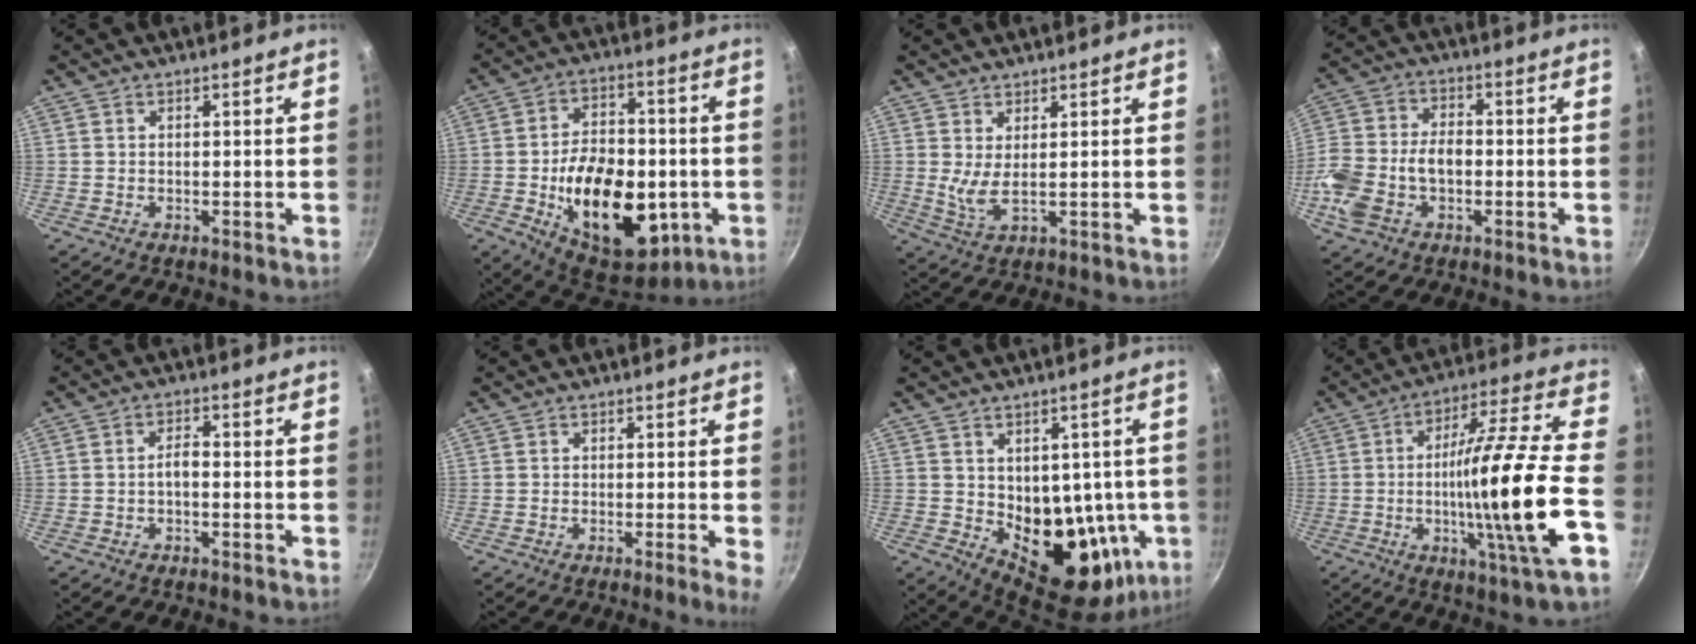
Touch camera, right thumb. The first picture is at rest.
{"total": 23.1, "force": [-4.6, 14.1, 17.7], "torque": [-0.241, 0.014, -0.056]}
{"total": 4.0, "force": [1.4, 1.1, 3.6], "torque": [-0.072, -0.026, 0.028]}
{"total": 13.2, "force": [-3.2, 8.6, 9.4], "torque": [-0.182, 0.033, -0.069]}
{"total": 2.5, "force": [-0.9, 1.2, 2.1], "torque": [-0.031, 0.018, -0.018]}
{"total": 2.5, "force": [-0.5, 0.0, 2.4], "torque": [-0.036, -0.006, -0.012]}
{"total": 18.7, "force": [-1.2, 12.1, 14.1], "torque": [-0.136, -0.023, 0.006]}
{"total": 21.0, "force": [-4.9, 1.8, 20.4], "torque": [-0.310, 0.025, -0.084]}